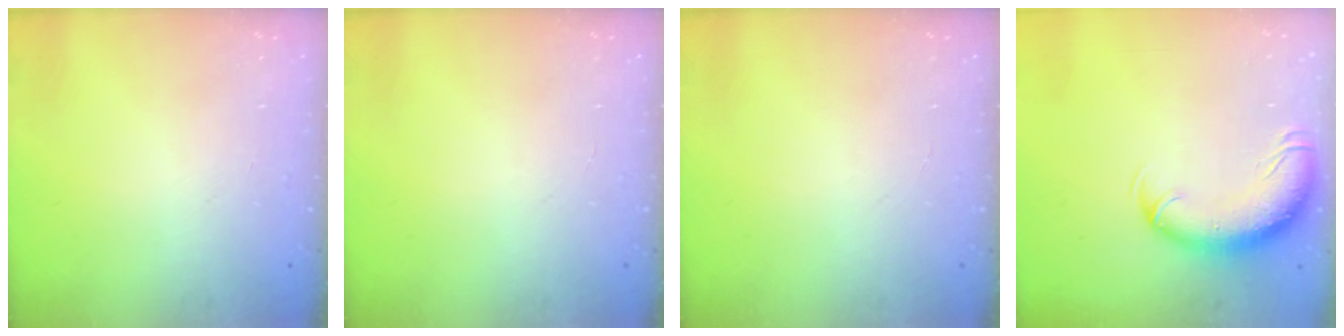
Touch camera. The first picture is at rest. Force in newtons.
{"total": 0.0}
{"total": 0.0}
{"total": 10.6, "press": 10.3, "slide": 2.5}